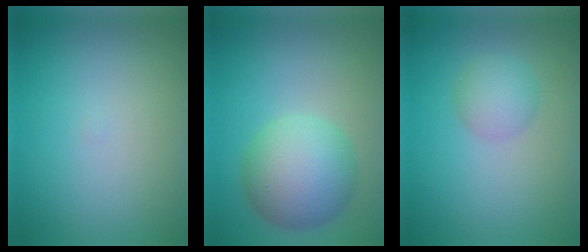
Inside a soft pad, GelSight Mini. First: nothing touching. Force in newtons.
{"total": 6.5, "press": 6.5, "slide": 0.1}
{"total": 2.3, "press": 2.3, "slide": 0.0}